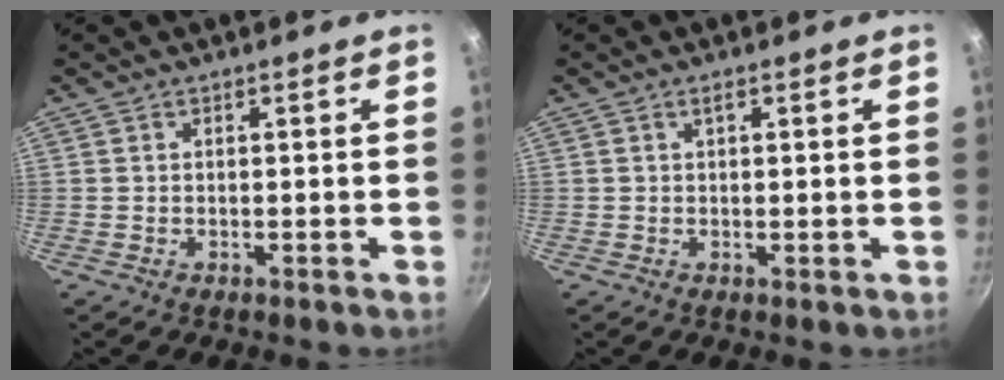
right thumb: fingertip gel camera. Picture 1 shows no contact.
{"total": 1.1, "force": [0.6, 0.2, 0.9], "torque": [-0.014, -0.003, 0.008]}